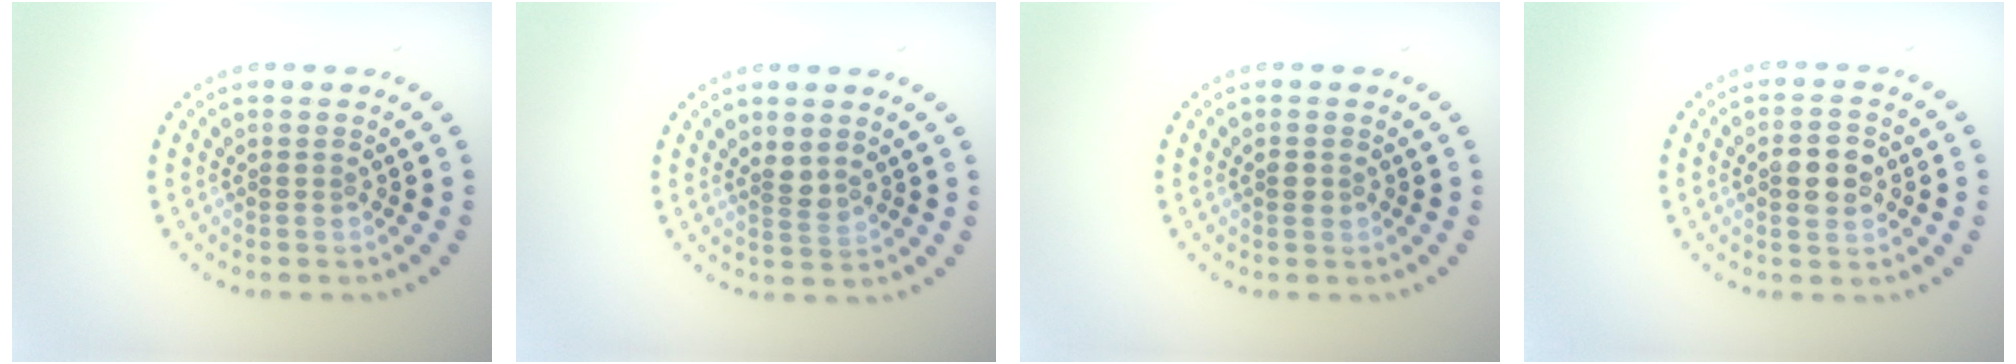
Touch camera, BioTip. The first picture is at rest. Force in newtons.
{"total": 1.6, "press": 1.2, "slide": 1.1}
{"total": 1.1, "press": 1.1, "slide": 0.0}
{"total": 3.4, "press": 3.4, "slide": 0.1}